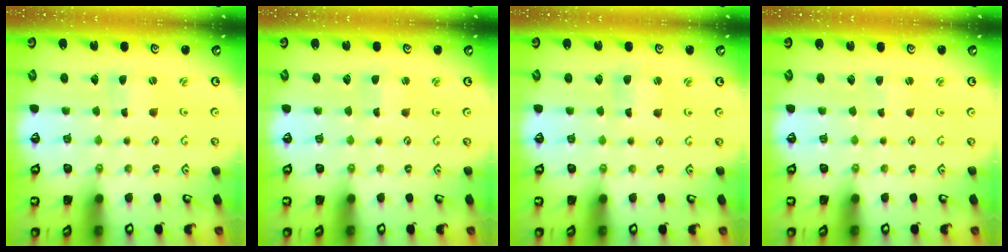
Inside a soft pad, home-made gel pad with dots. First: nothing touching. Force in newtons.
{"total": 1.2, "press": 1.2, "slide": 0.0}
{"total": 1.2, "press": 1.2, "slide": 0.3}
{"total": 0.9, "press": 0.8, "slide": 0.2}